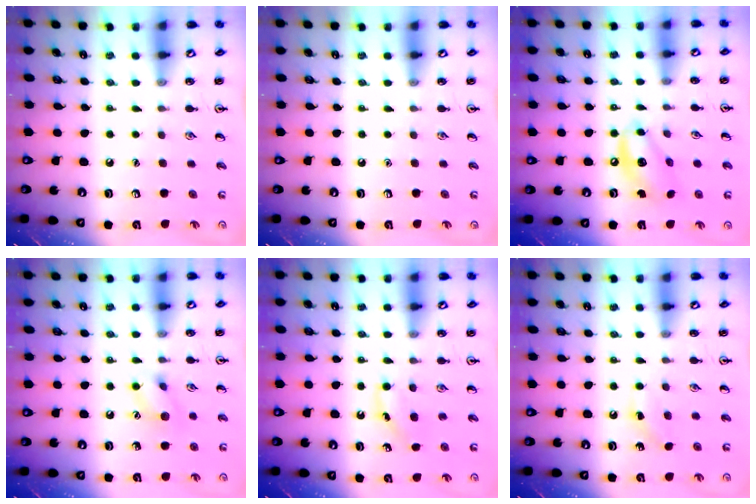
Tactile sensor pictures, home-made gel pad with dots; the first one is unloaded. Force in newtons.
{"total": 0.0}
{"total": 10.3, "press": 10.0, "slide": 2.3}
{"total": 7.8, "press": 7.8, "slide": 0.5}
{"total": 3.9, "press": 3.6, "slide": 1.5}
{"total": 2.8, "press": 2.6, "slide": 1.0}